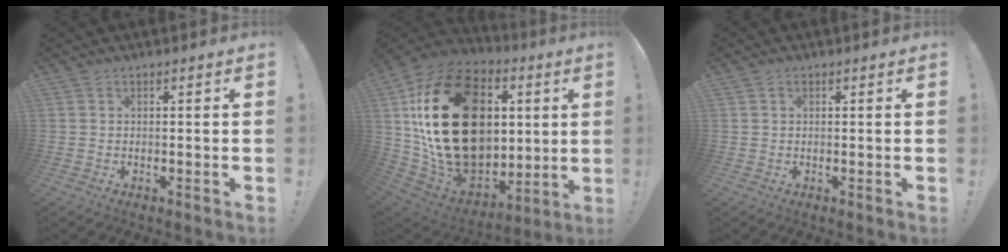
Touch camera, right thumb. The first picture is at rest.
{"total": 35.0, "force": [6.2, 24.1, 24.7], "torque": [-0.469, -0.023, 0.161]}
{"total": 0.9, "force": [0.4, 0.7, 0.3], "torque": [0.000, -0.001, 0.007]}